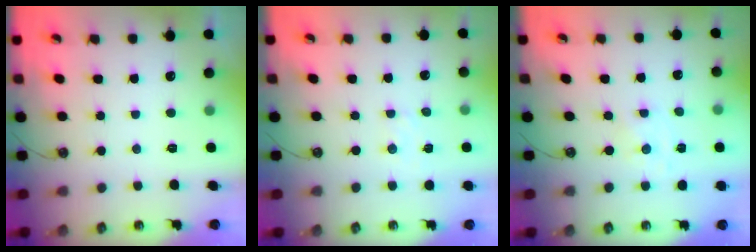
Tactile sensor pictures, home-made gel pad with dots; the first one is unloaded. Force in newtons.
{"total": 3.4, "press": 3.3, "slide": 0.5}
{"total": 0.0}